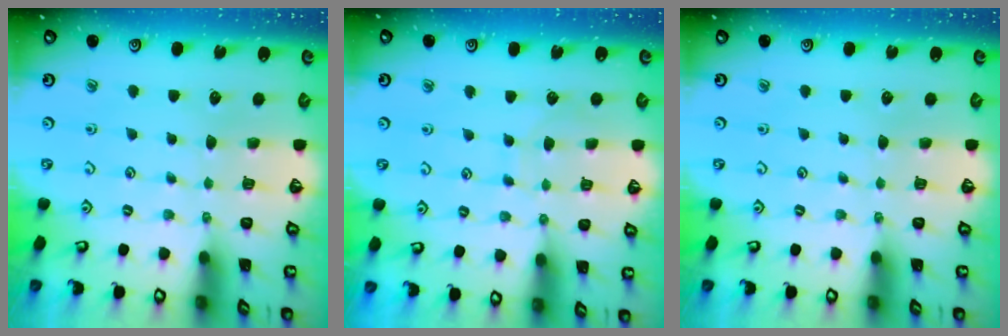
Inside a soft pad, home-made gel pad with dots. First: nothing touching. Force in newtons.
{"total": 5.9, "press": 5.9, "slide": 0.5}
{"total": 0.0}